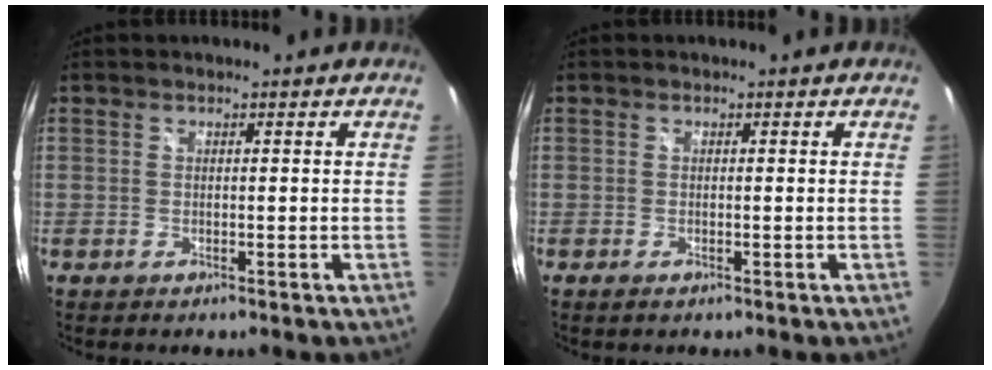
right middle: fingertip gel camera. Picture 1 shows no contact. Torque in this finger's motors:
{"motor_torque": [-0.42, 0.05, -0.01, 0.00]}